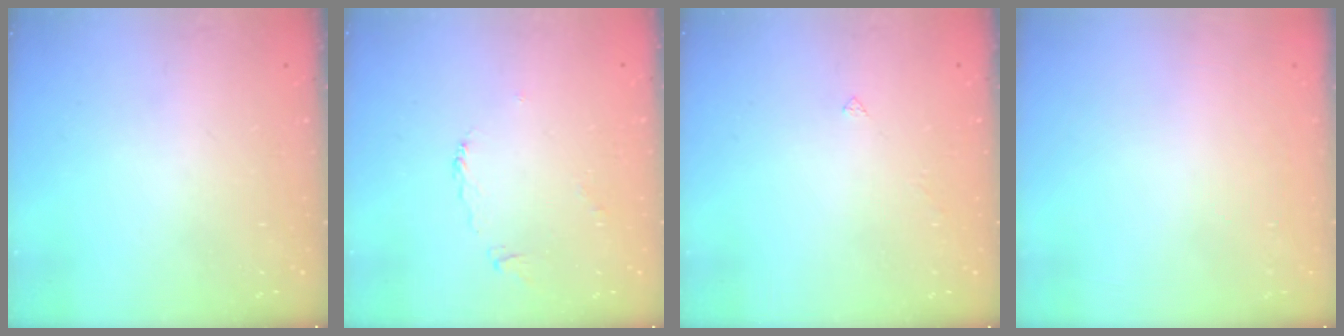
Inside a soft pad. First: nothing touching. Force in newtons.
{"total": 2.3, "press": 2.2, "slide": 0.7}
{"total": 1.5, "press": 1.4, "slide": 0.3}
{"total": 2.0, "press": 2.0, "slide": 0.1}